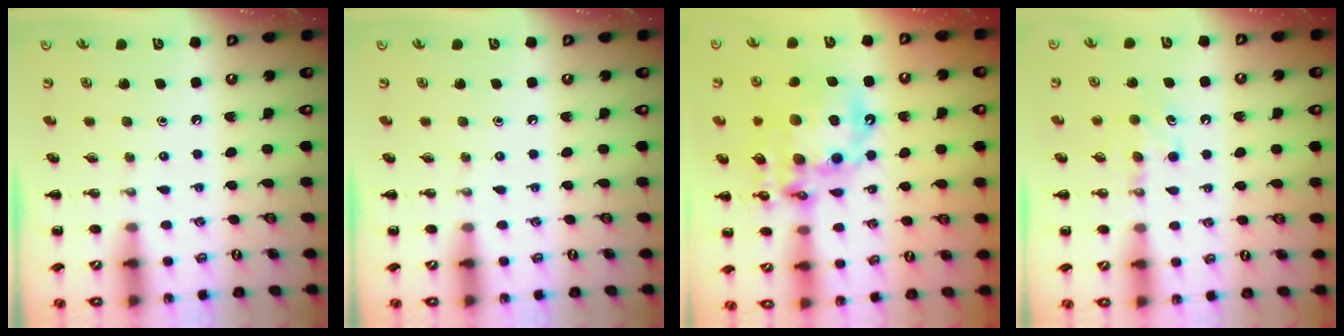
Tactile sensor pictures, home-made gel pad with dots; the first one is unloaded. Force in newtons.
{"total": 0.0}
{"total": 19.9, "press": 19.4, "slide": 4.5}
{"total": 5.1, "press": 4.9, "slide": 1.6}